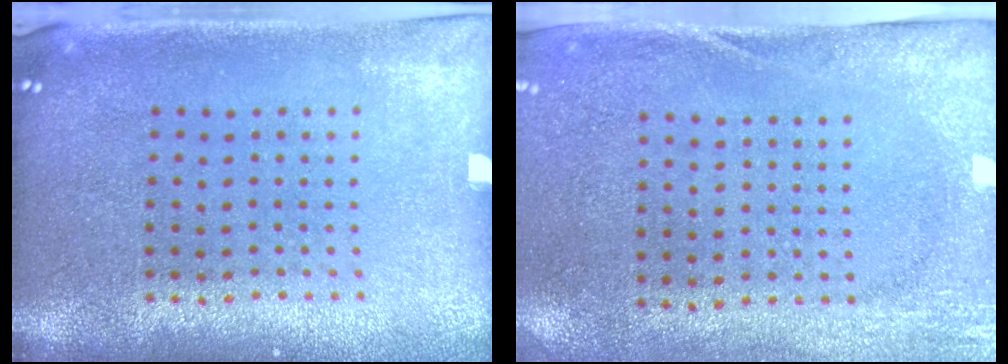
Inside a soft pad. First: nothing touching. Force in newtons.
{"total": 2.7, "press": 2.1, "slide": 1.7}